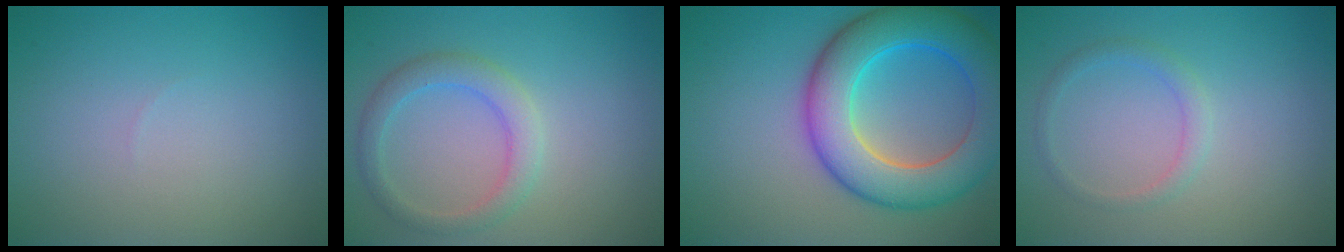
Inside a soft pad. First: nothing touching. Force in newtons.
{"total": 2.9, "press": 2.9, "slide": 0.1}
{"total": 9.8, "press": 9.8, "slide": 0.5}
{"total": 1.4, "press": 1.4, "slide": 0.1}